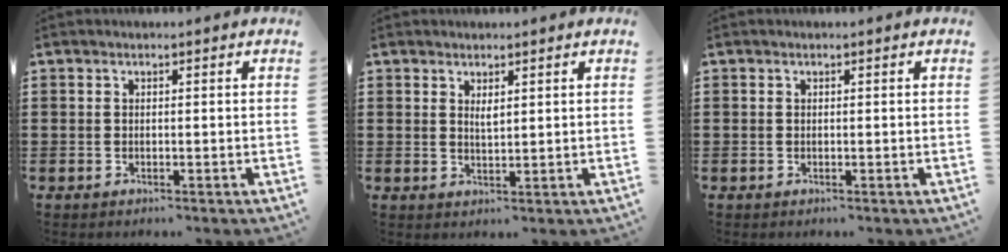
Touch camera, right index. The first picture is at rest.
{"total": 1.6, "force": [1.1, 0.5, 1.2], "torque": [-0.024, 0.002, 0.018]}
{"total": 0.0}